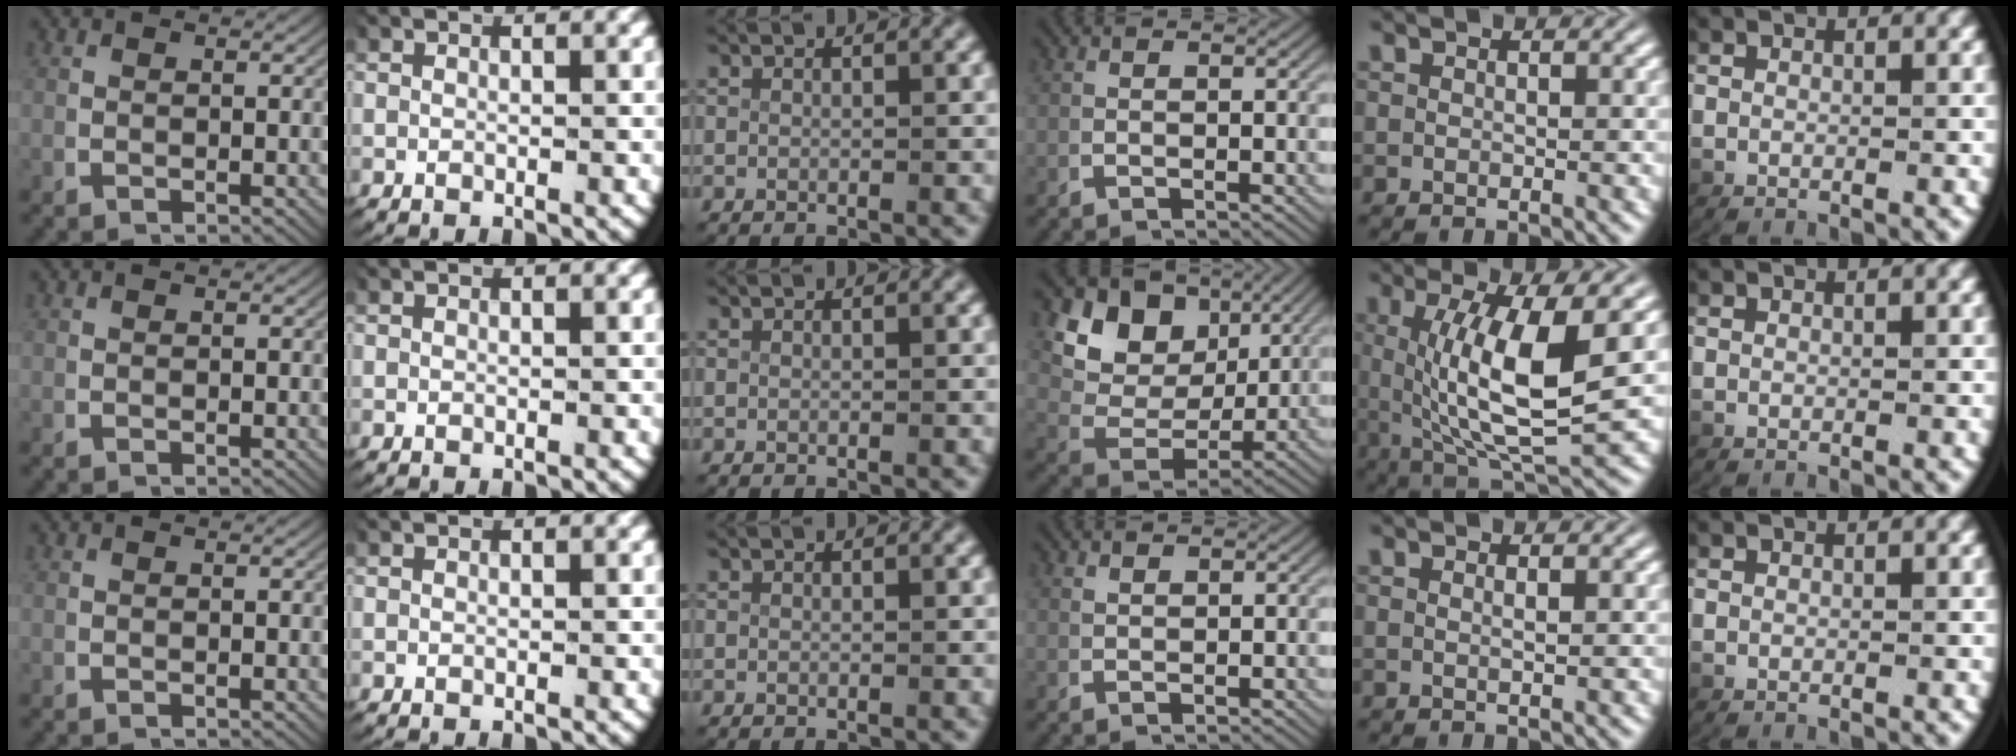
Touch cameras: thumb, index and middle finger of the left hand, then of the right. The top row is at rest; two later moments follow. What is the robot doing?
{"motion": "lift_and_place", "object": "key"}